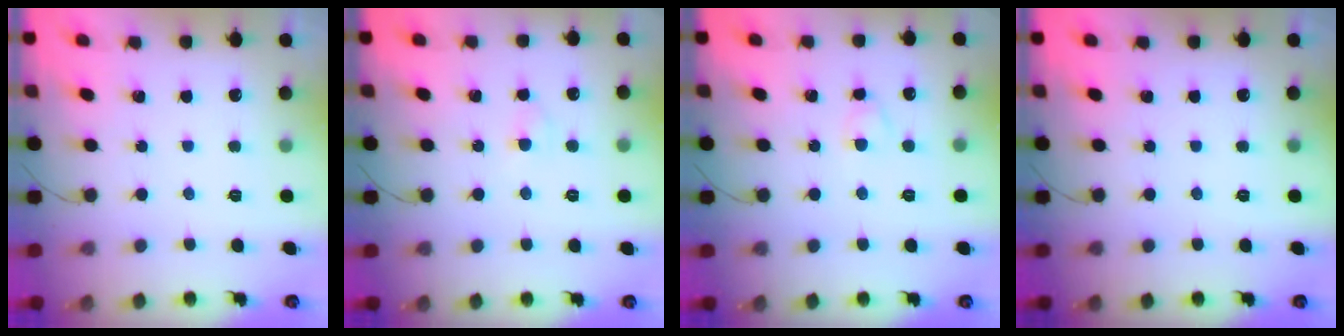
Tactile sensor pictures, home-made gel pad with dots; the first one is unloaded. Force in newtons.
{"total": 2.7, "press": 2.6, "slide": 1.0}
{"total": 2.7, "press": 2.5, "slide": 1.0}
{"total": 0.0}